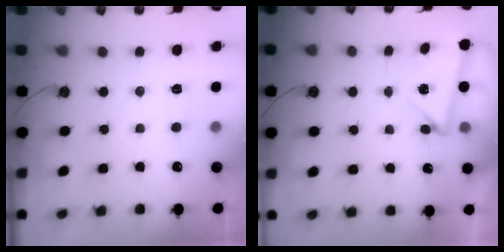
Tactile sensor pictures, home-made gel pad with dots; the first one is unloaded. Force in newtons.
{"total": 4.7, "press": 4.6, "slide": 0.9}